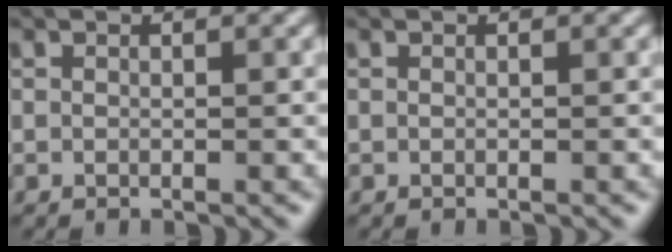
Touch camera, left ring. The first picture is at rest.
{"total": 0.0}